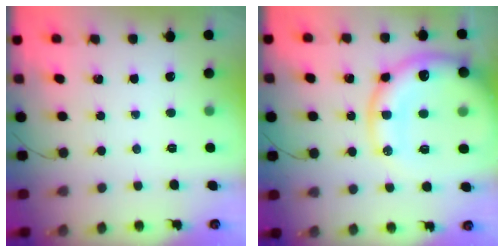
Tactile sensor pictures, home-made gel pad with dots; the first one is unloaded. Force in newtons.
{"total": 22.7, "press": 22.1, "slide": 4.8}